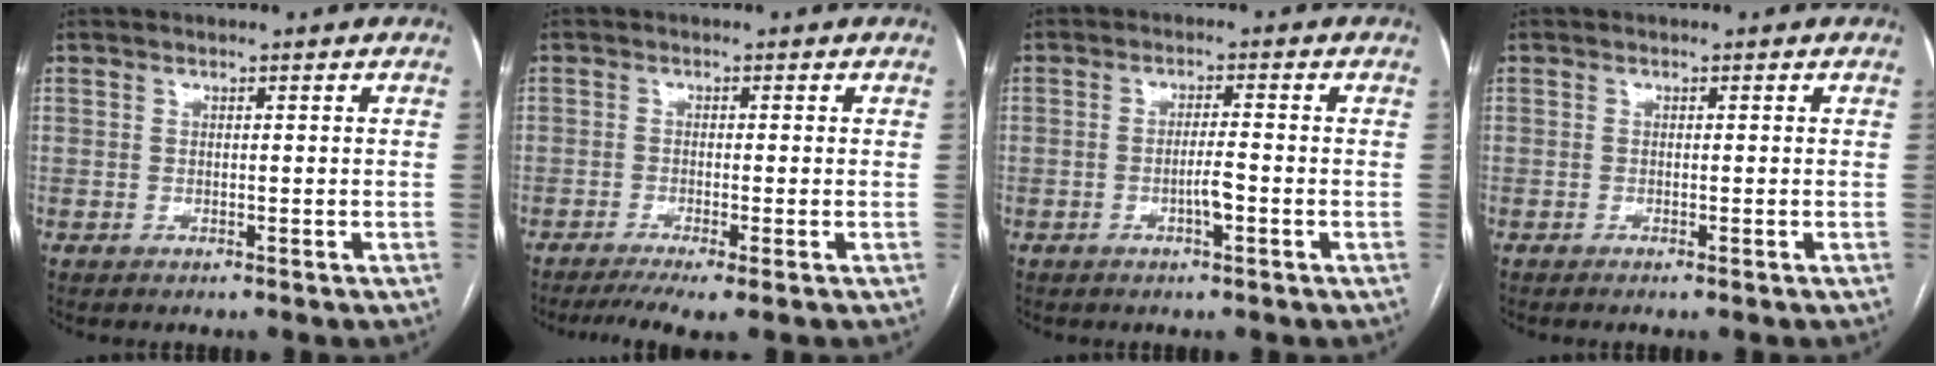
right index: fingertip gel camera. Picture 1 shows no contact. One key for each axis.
{"total": 5.3, "fx": -3.5, "fy": 0.1, "fz": 4.0, "tx": -0.064, "ty": -0.009, "tz": -0.059}
{"total": 2.9, "fx": -1.0, "fy": 0.3, "fz": 2.8, "tx": -0.048, "ty": 0.002, "tz": -0.016}
{"total": 0.5, "fx": -0.3, "fy": -0.1, "fz": 0.4, "tx": -0.011, "ty": 0.000, "tz": -0.007}